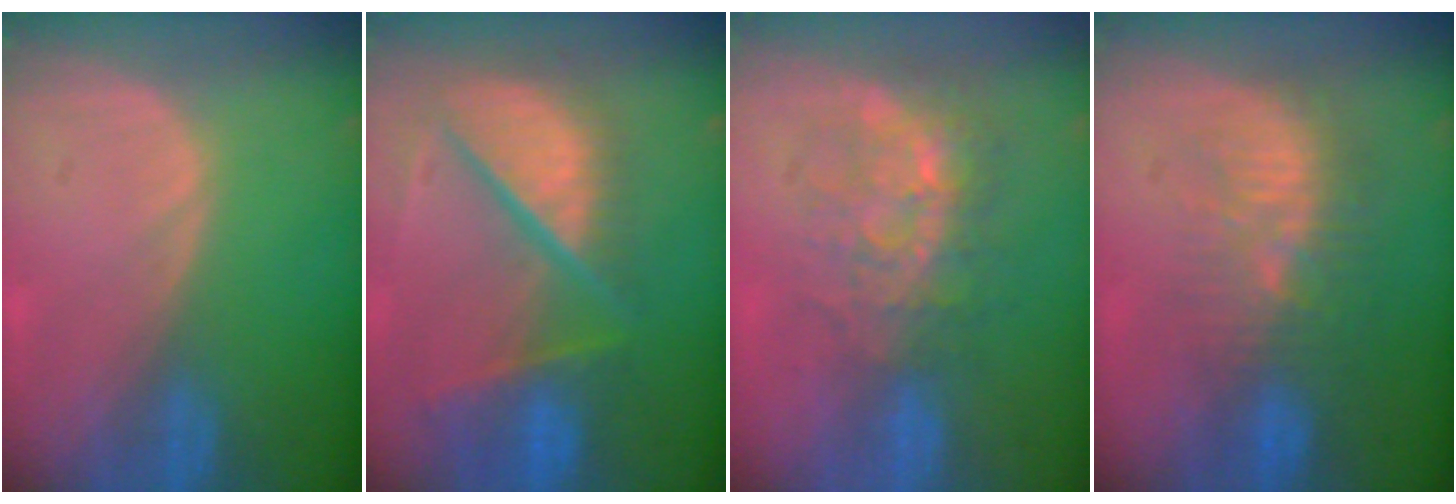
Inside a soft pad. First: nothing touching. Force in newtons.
{"total": 11.7, "press": 9.7, "slide": 6.4}
{"total": 8.8, "press": 7.5, "slide": 4.7}
{"total": 9.3, "press": 8.7, "slide": 3.4}